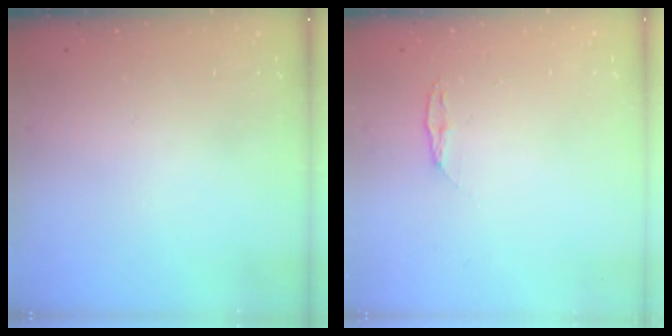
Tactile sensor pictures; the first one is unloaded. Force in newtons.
{"total": 4.1, "press": 4.1, "slide": 0.5}